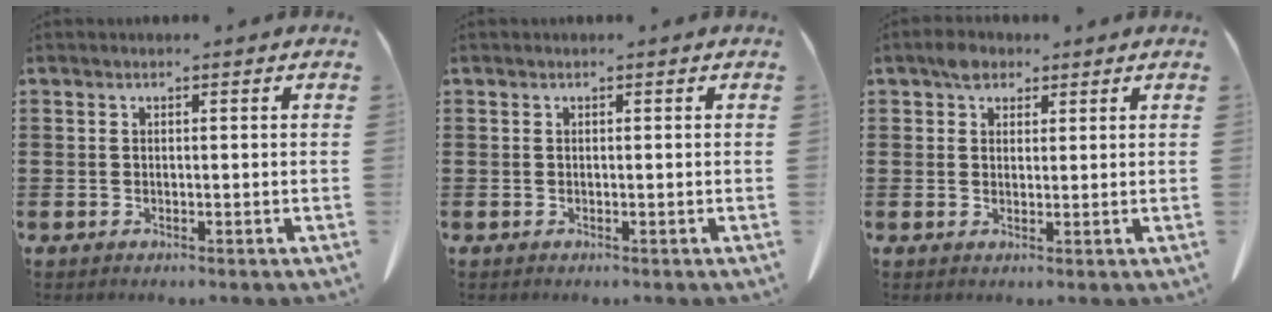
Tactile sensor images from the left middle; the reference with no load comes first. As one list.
[{"total": 0.0}, {"total": 2.9, "force": [2.1, 1.8, 0.9], "torque": [-0.015, 0.004, 0.039]}]